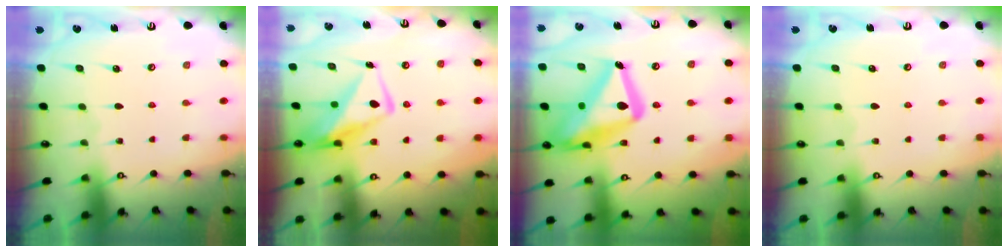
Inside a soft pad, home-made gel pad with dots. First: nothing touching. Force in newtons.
{"total": 11.9, "press": 11.8, "slide": 1.0}
{"total": 23.4, "press": 23.3, "slide": 1.8}
{"total": 3.8, "press": 3.8, "slide": 0.1}